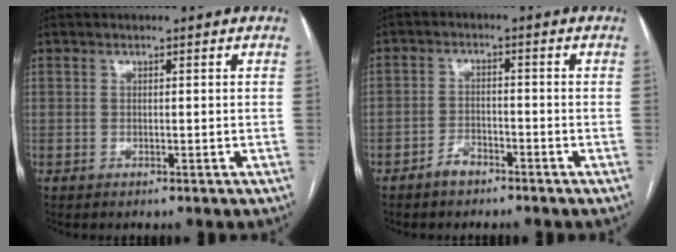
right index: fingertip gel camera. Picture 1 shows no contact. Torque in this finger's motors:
{"motor_torque": [-0.13, -0.13, -0.53, -0.21]}